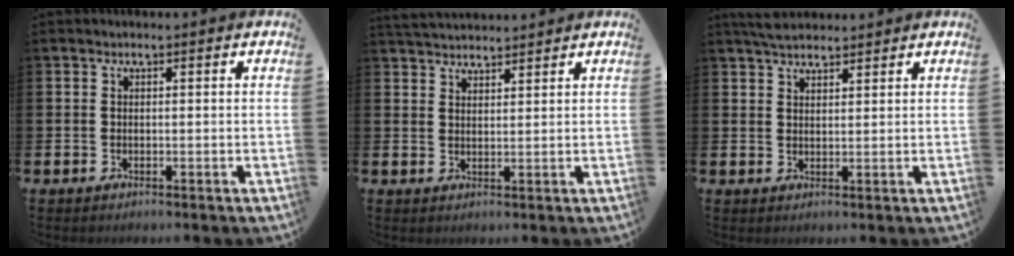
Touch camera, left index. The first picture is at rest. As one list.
[{"total": 3.8, "force": [3.8, 0.6, 0.3], "torque": [-0.010, -0.021, 0.068]}, {"total": 3.7, "force": [3.5, 0.9, 1.0], "torque": [-0.010, -0.014, 0.061]}]